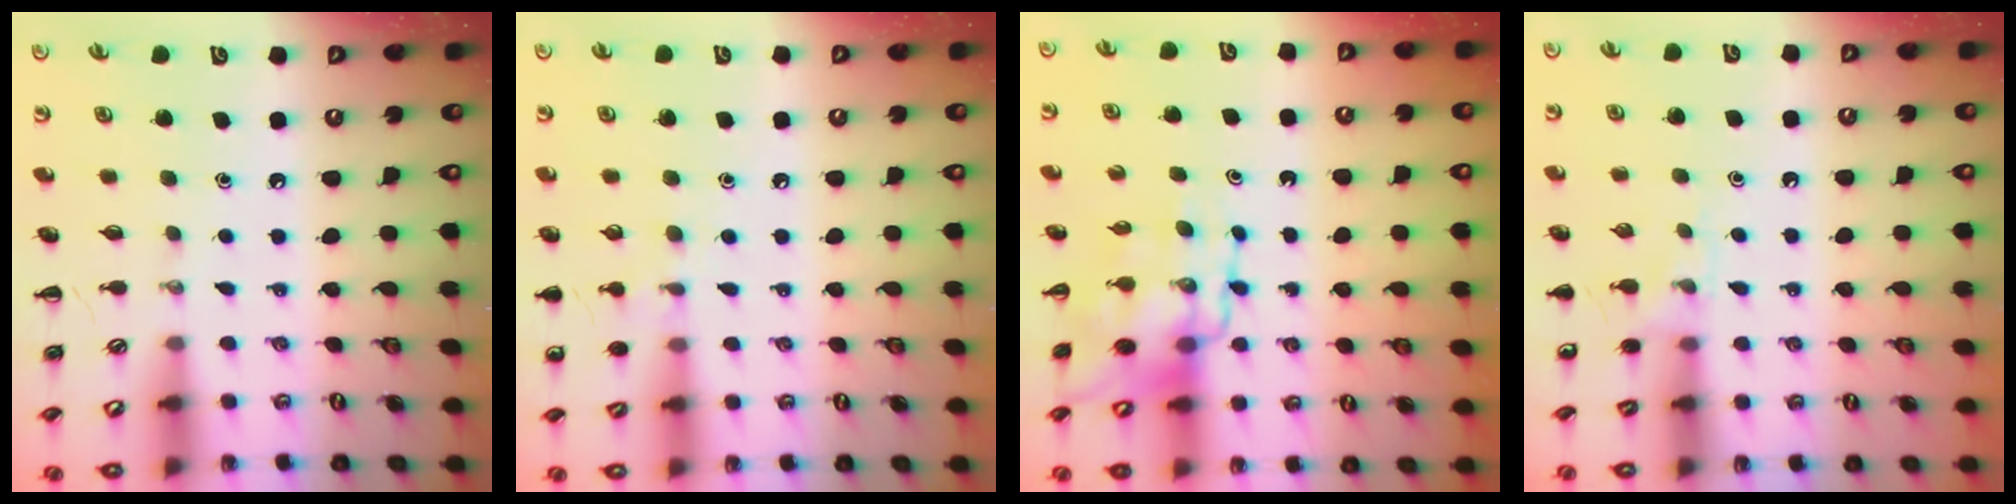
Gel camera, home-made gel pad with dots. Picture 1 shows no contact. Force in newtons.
{"total": 6.7, "press": 6.4, "slide": 2.2}
{"total": 11.0, "press": 10.7, "slide": 2.7}
{"total": 5.9, "press": 5.5, "slide": 2.1}